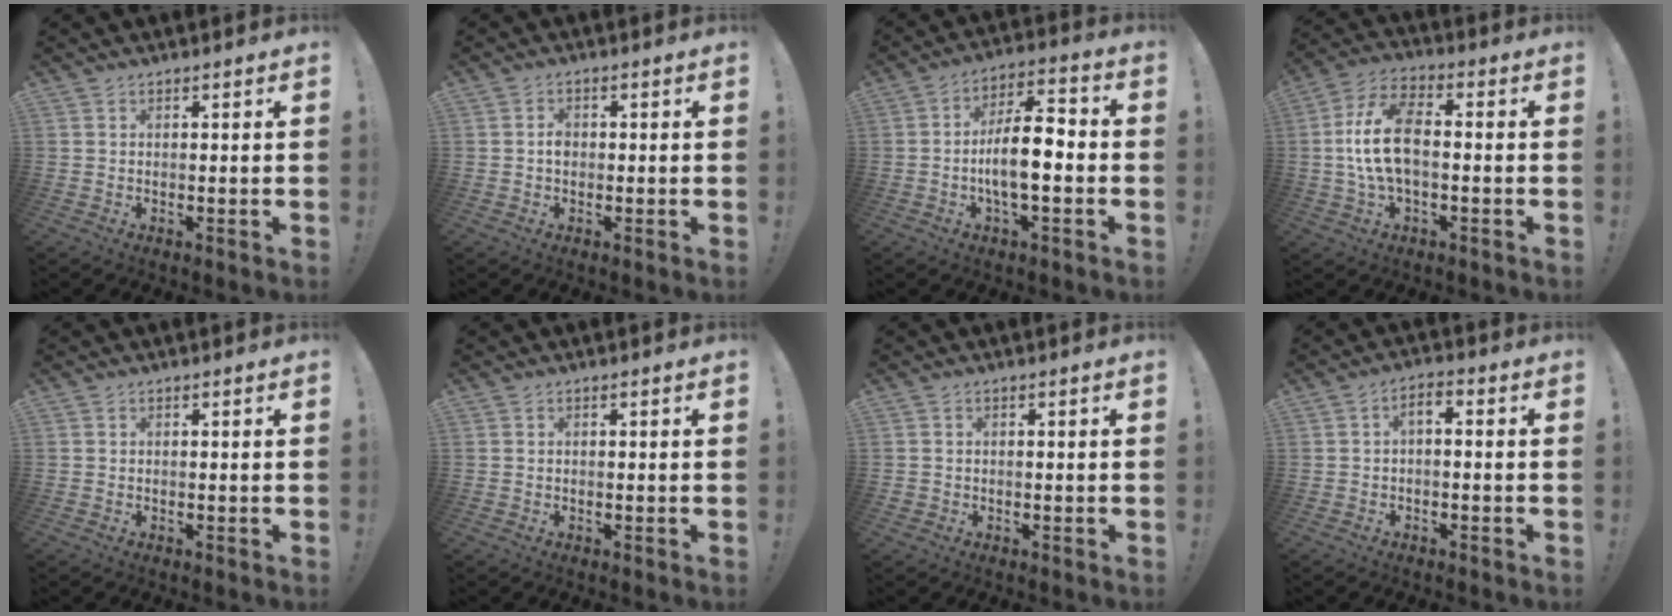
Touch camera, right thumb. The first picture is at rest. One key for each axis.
{"total": 2.1, "fx": -0.5, "fy": 1.5, "fz": 1.4, "tx": -0.023, "ty": 0.006, "tz": -0.010}
{"total": 12.3, "fx": -2.4, "fy": 4.5, "fz": 11.1, "tx": -0.192, "ty": 0.017, "tz": -0.045}
{"total": 13.7, "fx": -0.5, "fy": 6.9, "fz": 11.8, "tx": -0.234, "ty": 0.014, "tz": -0.006}
{"total": 0.0}
{"total": 0.0}
{"total": 0.9, "fx": -0.4, "fy": 0.8, "fz": 0.2, "tx": -0.008, "ty": 0.005, "tz": -0.007}
{"total": 3.2, "fx": -1.2, "fy": 1.3, "fz": 2.7, "tx": -0.061, "ty": 0.004, "tz": -0.022}